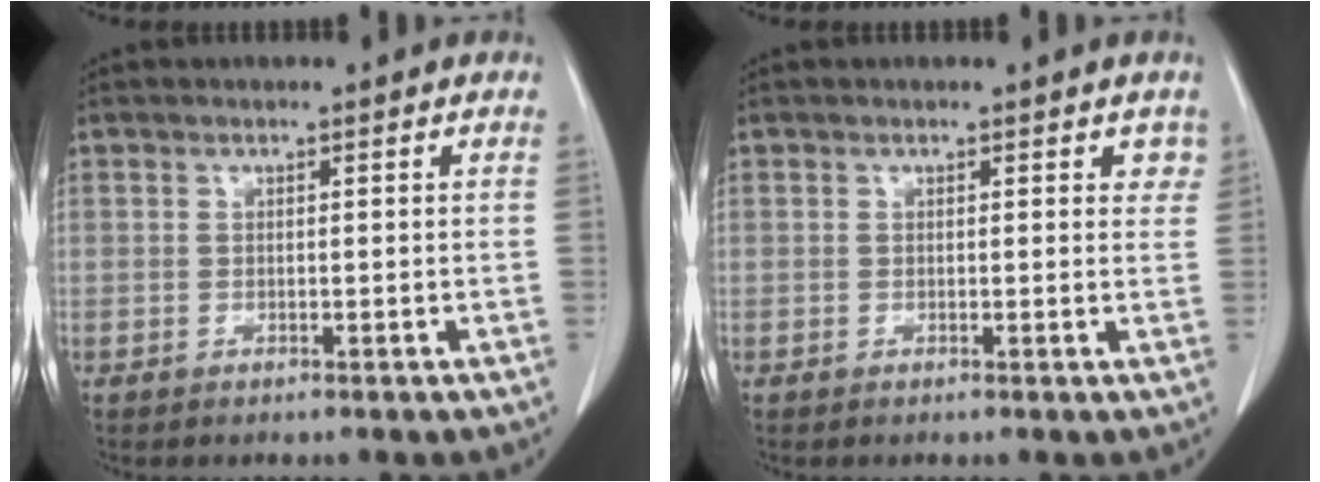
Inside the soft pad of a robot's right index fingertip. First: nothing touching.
{"total": 1.9, "force": [1.1, 1.1, 1.0], "torque": [0.002, 0.002, 0.007]}